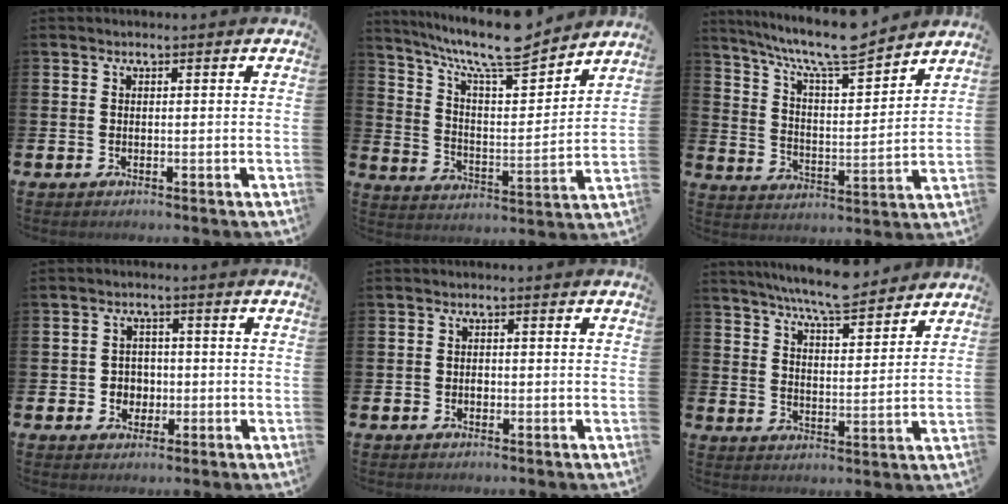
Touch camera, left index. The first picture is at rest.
{"total": 10.9, "force": [9.5, 2.0, 4.8], "torque": [-0.108, -0.067, 0.164]}
{"total": 10.3, "force": [9.1, 1.5, 4.4], "torque": [-0.106, -0.060, 0.158]}
{"total": 3.0, "force": [-0.6, 2.8, 0.8], "torque": [-0.018, 0.004, -0.019]}
{"total": 1.1, "force": [-0.4, 0.9, 0.4], "torque": [-0.007, 0.005, -0.010]}
{"total": 7.6, "force": [7.3, 0.4, 2.1], "torque": [-0.061, -0.042, 0.130]}